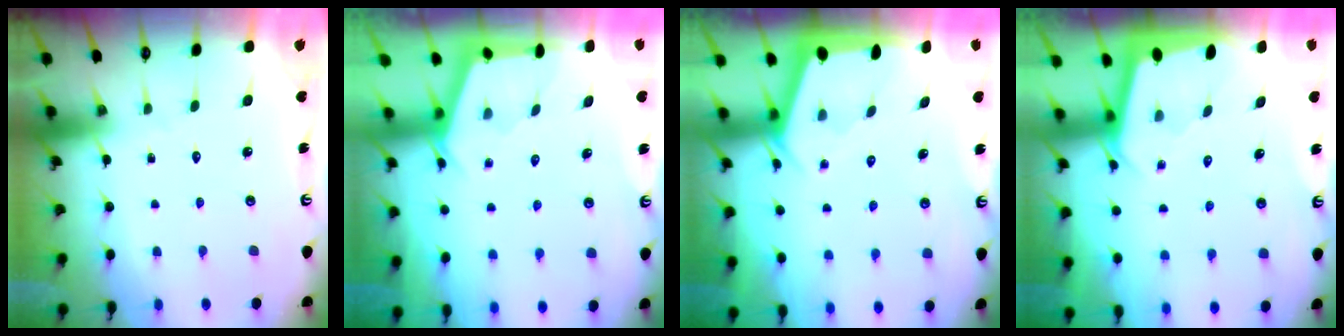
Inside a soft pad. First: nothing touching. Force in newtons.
{"total": 2.8, "press": 2.8, "slide": 0.4}
{"total": 2.4, "press": 2.4, "slide": 0.3}
{"total": 1.8, "press": 1.7, "slide": 0.1}